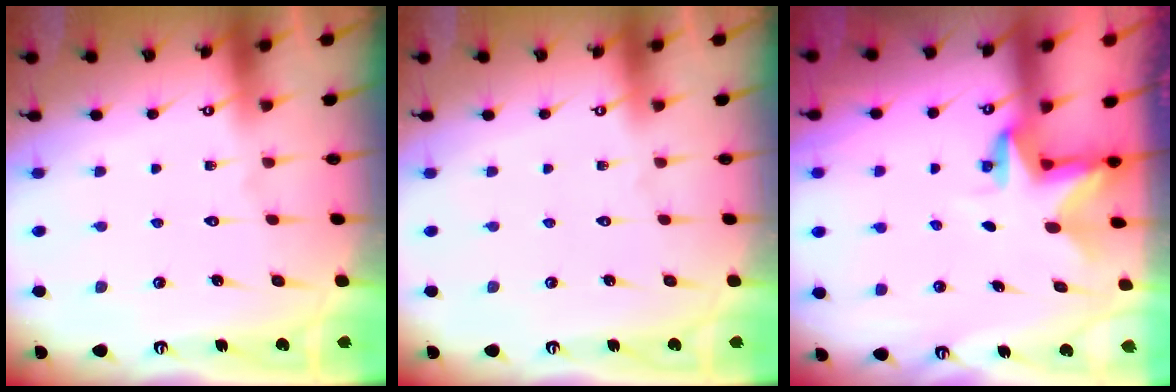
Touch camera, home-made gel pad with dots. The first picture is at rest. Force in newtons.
{"total": 0.0}
{"total": 2.9, "press": 2.9, "slide": 0.2}